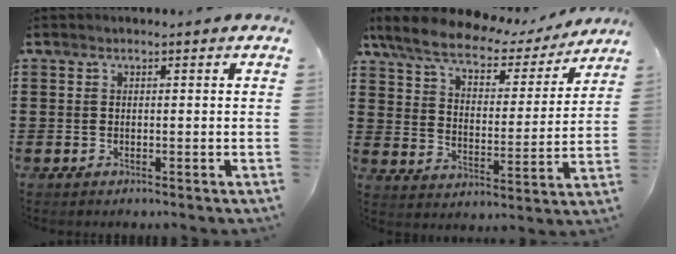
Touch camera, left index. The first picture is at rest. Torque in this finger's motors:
{"motor_torque": [2.14, 0.00, 0.50, 0.17]}